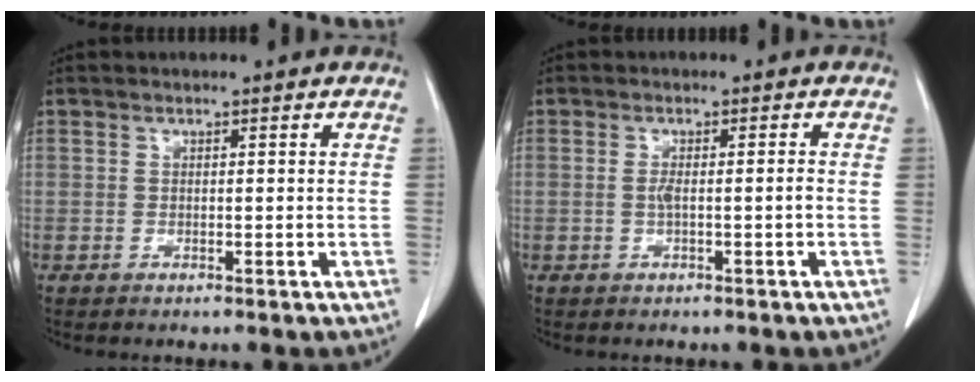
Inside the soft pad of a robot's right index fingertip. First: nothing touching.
{"total": 1.9, "force": [-0.4, 0.0, 1.9], "torque": [-0.033, 0.003, -0.004]}